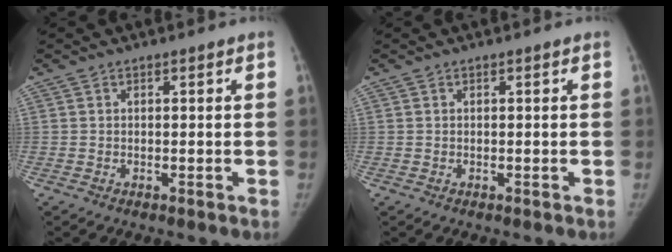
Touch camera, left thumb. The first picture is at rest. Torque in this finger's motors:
{"motor_torque": [-0.19, 0.04, -0.21, 0.13, -0.02]}